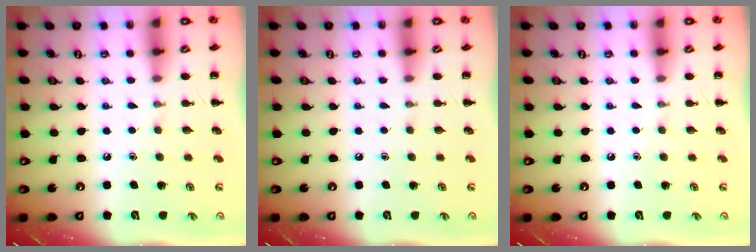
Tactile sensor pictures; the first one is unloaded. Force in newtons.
{"total": 0.0}
{"total": 0.0}